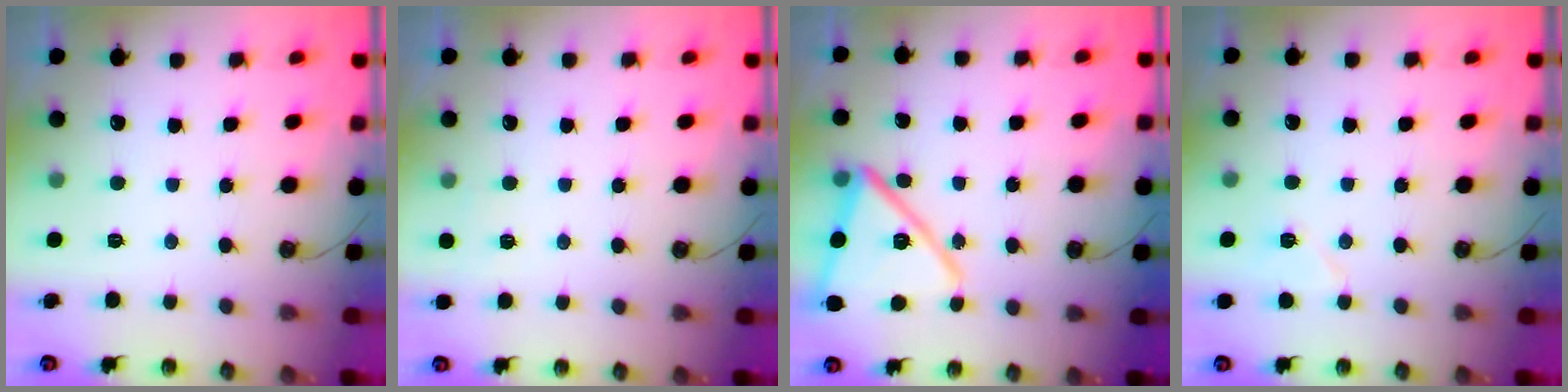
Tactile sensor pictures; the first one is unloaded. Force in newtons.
{"total": 2.2, "press": 2.1, "slide": 0.2}
{"total": 17.1, "press": 17.0, "slide": 1.7}
{"total": 6.3, "press": 6.1, "slide": 1.6}